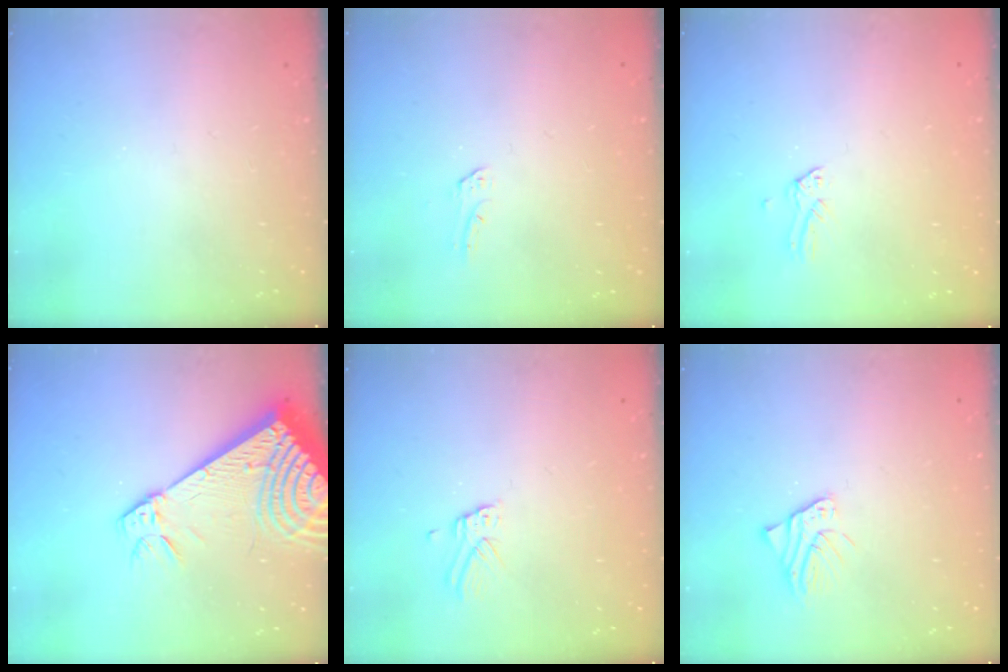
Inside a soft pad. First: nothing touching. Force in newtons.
{"total": 2.1, "press": 2.1, "slide": 0.2}
{"total": 0.0}
{"total": 17.2, "press": 17.0, "slide": 2.3}
{"total": 2.8, "press": 2.8, "slide": 0.1}
{"total": 2.8, "press": 2.8, "slide": 0.2}